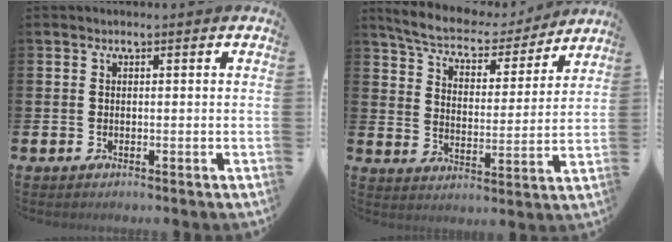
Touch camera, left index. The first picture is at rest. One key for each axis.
{"total": 7.1, "fx": 6.6, "fy": 1.6, "fz": 2.3, "tx": -0.074, "ty": -0.047, "tz": 0.110}